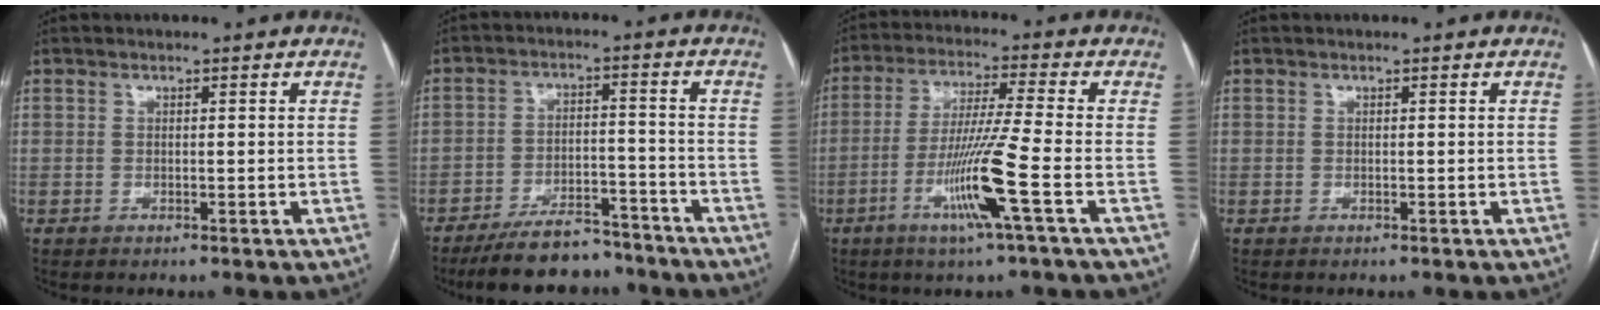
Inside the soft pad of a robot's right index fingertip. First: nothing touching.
{"total": 11.2, "force": [-9.7, 3.7, 4.0], "torque": [-0.059, 0.010, -0.155]}
{"total": 11.0, "force": [-4.1, -1.6, 10.0], "torque": [-0.200, -0.018, -0.083]}
{"total": 0.0}